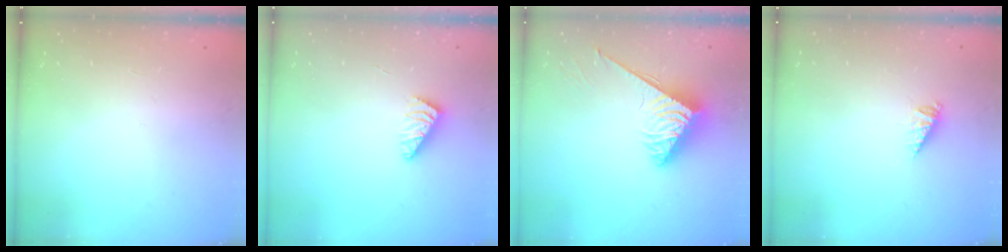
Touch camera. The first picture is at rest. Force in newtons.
{"total": 2.2, "press": 2.2, "slide": 0.4}
{"total": 3.9, "press": 3.9, "slide": 0.4}
{"total": 2.9, "press": 2.8, "slide": 0.2}